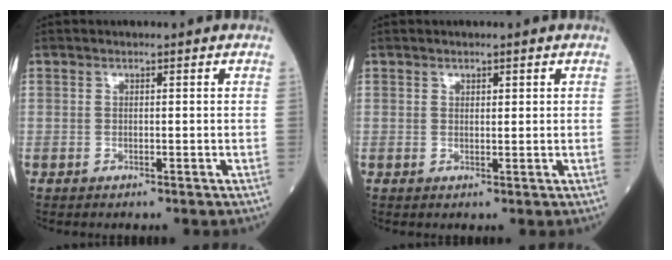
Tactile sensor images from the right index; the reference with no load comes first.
{"total": 0.9, "force": [0.5, 0.5, 0.6], "torque": [-0.008, -0.001, 0.008]}